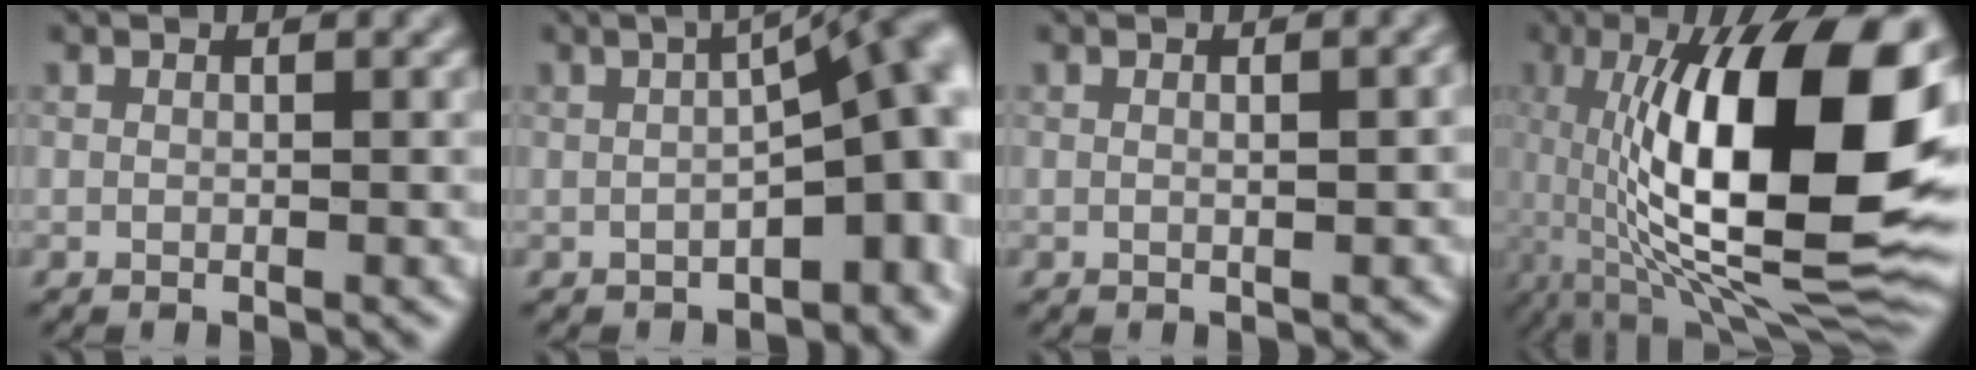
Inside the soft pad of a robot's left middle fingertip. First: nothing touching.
{"total": 11.9, "force": [-1.1, 5.3, 10.6], "torque": [-0.107, 0.006, -0.012]}
{"total": 1.6, "force": [0.1, 0.3, 1.6], "torque": [-0.022, 0.003, 0.001]}
{"total": 17.1, "force": [1.5, 5.4, 16.2], "torque": [-0.242, 0.012, 0.017]}